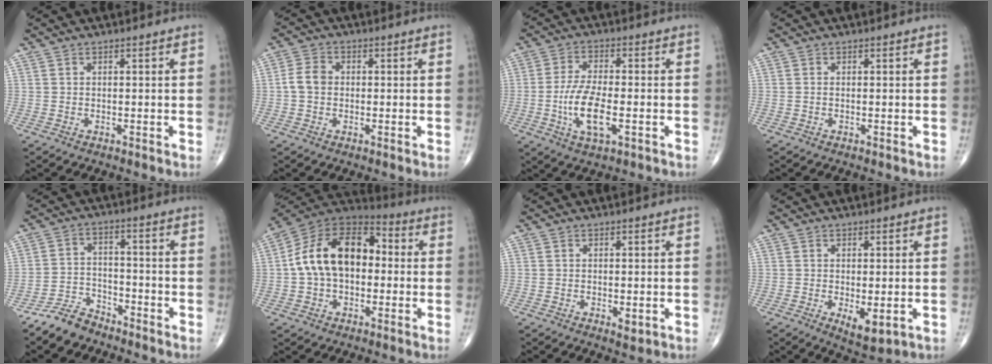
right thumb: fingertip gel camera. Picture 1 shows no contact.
{"total": 4.1, "force": [-0.2, 3.2, 2.5], "torque": [-0.047, 0.011, -0.012]}
{"total": 9.6, "force": [-2.3, 3.7, 8.5], "torque": [-0.168, 0.006, -0.042]}
{"total": 0.0}
{"total": 6.3, "force": [-5.4, 3.0, 1.2], "torque": [-0.013, 0.033, -0.110]}
{"total": 17.6, "force": [0.5, 11.5, 13.3], "torque": [-0.204, 0.041, -0.003]}
{"total": 1.6, "force": [-0.3, 0.7, 1.4], "torque": [-0.017, -0.004, -0.003]}
{"total": 4.8, "force": [-1.1, 2.0, 4.2], "torque": [-0.062, -0.016, -0.009]}